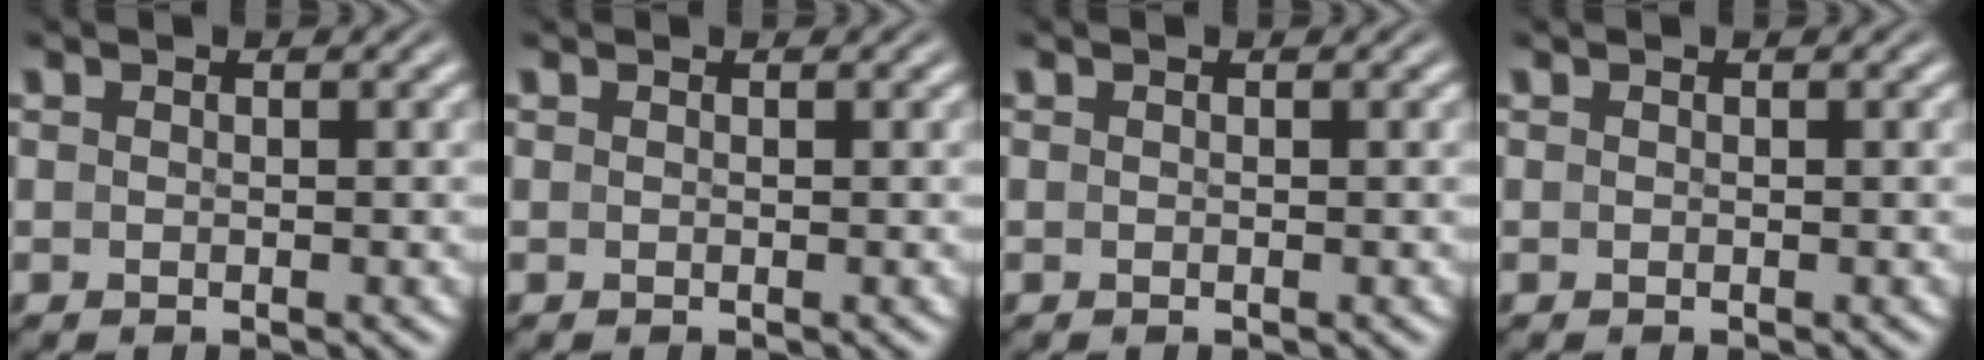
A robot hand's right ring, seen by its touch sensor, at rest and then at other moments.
{"total": 0.0}
{"total": 0.0}
{"total": 0.0}